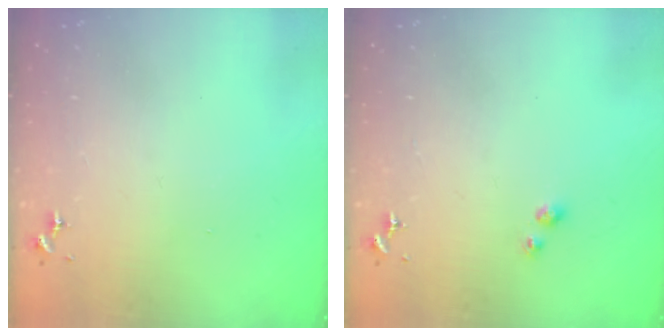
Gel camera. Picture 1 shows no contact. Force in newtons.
{"total": 2.6, "press": 2.6, "slide": 0.6}